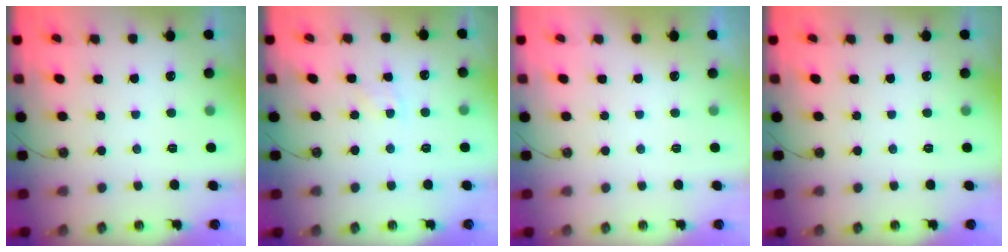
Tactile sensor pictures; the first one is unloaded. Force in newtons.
{"total": 3.9, "press": 3.8, "slide": 0.5}
{"total": 0.0}
{"total": 0.0}